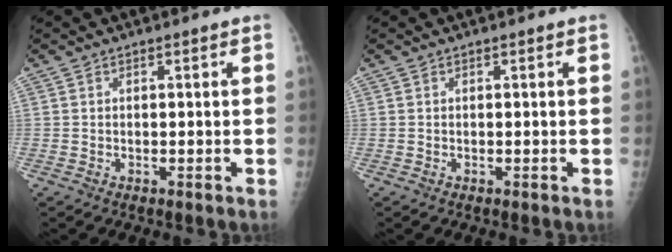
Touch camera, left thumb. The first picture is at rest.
{"total": 0.0}